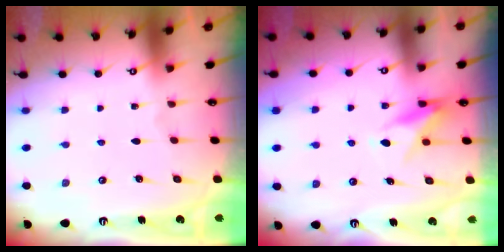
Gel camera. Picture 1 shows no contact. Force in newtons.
{"total": 9.3, "press": 9.2, "slide": 0.7}